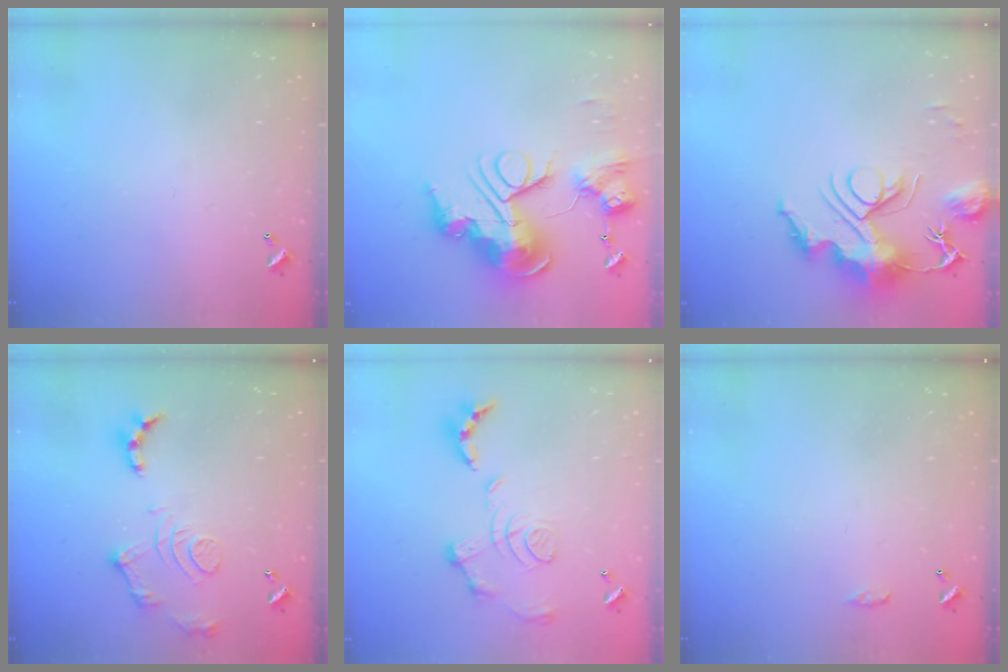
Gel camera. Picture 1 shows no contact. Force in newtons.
{"total": 0.7, "press": 0.7, "slide": 0.0}
{"total": 13.8, "press": 13.7, "slide": 0.8}
{"total": 11.8, "press": 11.7, "slide": 0.8}
{"total": 1.5, "press": 0.8, "slide": 1.3}
{"total": 3.0, "press": 3.0, "slide": 0.5}